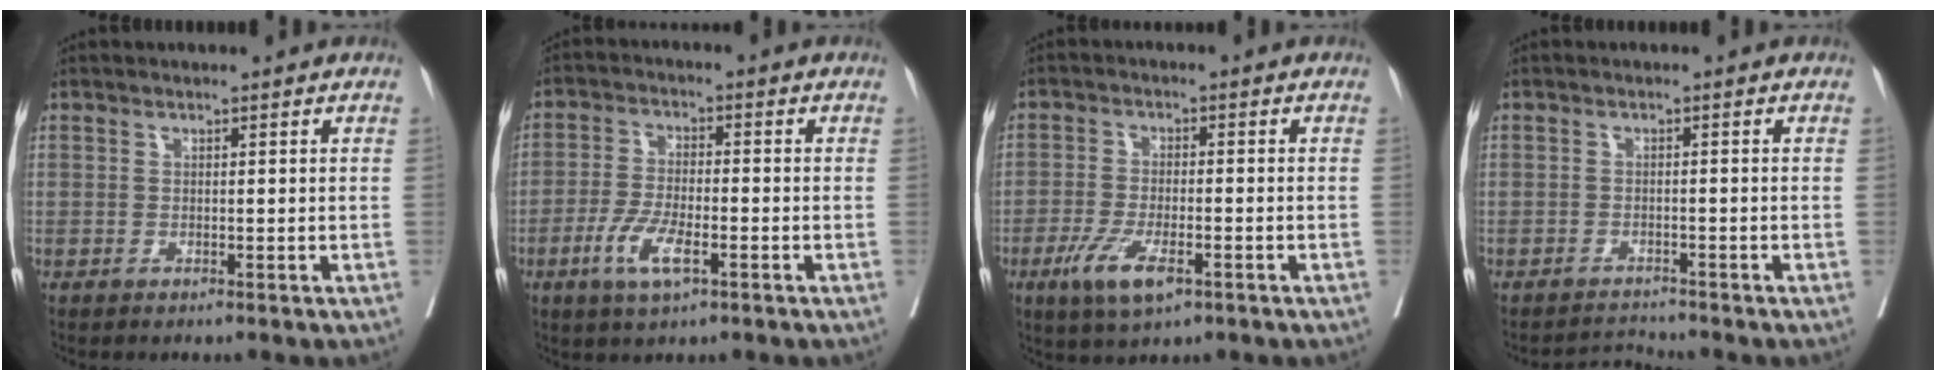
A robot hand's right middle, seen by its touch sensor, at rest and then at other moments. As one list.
[{"total": 6.8, "force": [-3.1, 1.9, 5.7], "torque": [-0.116, -0.007, -0.055]}, {"total": 7.1, "force": [-3.6, 2.1, 5.8], "torque": [-0.116, -0.013, -0.059]}, {"total": 2.2, "force": [-2.0, -0.7, -0.8], "torque": [0.013, -0.013, -0.030]}]